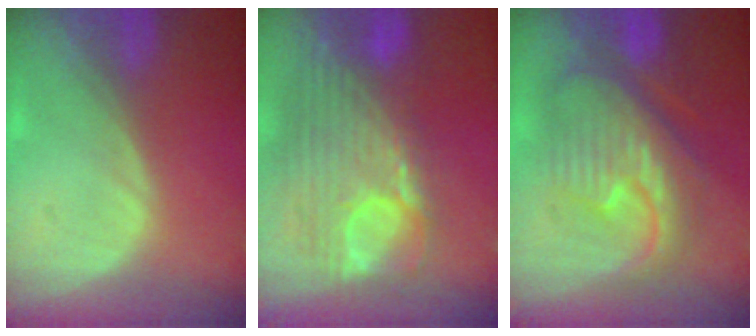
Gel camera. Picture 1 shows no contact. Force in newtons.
{"total": 12.5, "press": 10.6, "slide": 6.7}
{"total": 10.7, "press": 10.7, "slide": 0.9}